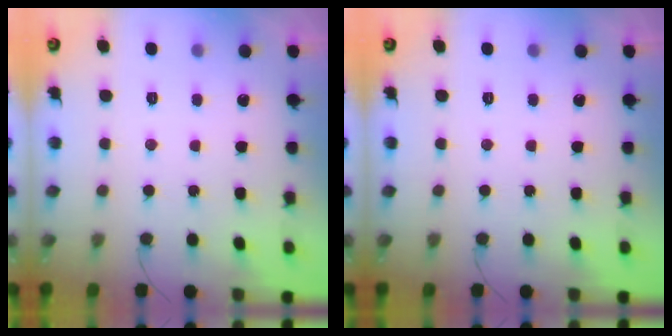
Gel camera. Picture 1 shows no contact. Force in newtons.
{"total": 0.0}